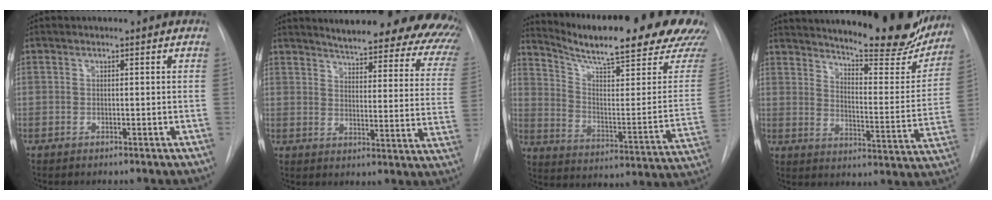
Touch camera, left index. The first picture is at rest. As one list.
[{"total": 26.3, "force": [23.2, 4.7, 11.4], "torque": [-0.152, -0.102, 0.255]}, {"total": 27.3, "force": [22.9, 2.3, 14.8], "torque": [-0.230, -0.089, 0.298]}, {"total": 25.2, "force": [22.1, 4.5, 11.2], "torque": [-0.168, -0.069, 0.279]}]